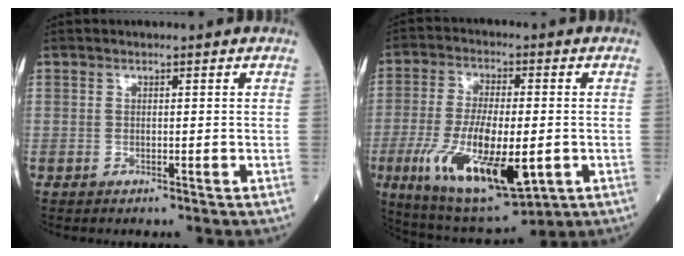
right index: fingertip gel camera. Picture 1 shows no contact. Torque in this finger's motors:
{"motor_torque": [1.62, -0.52, 1.05, 0.21]}